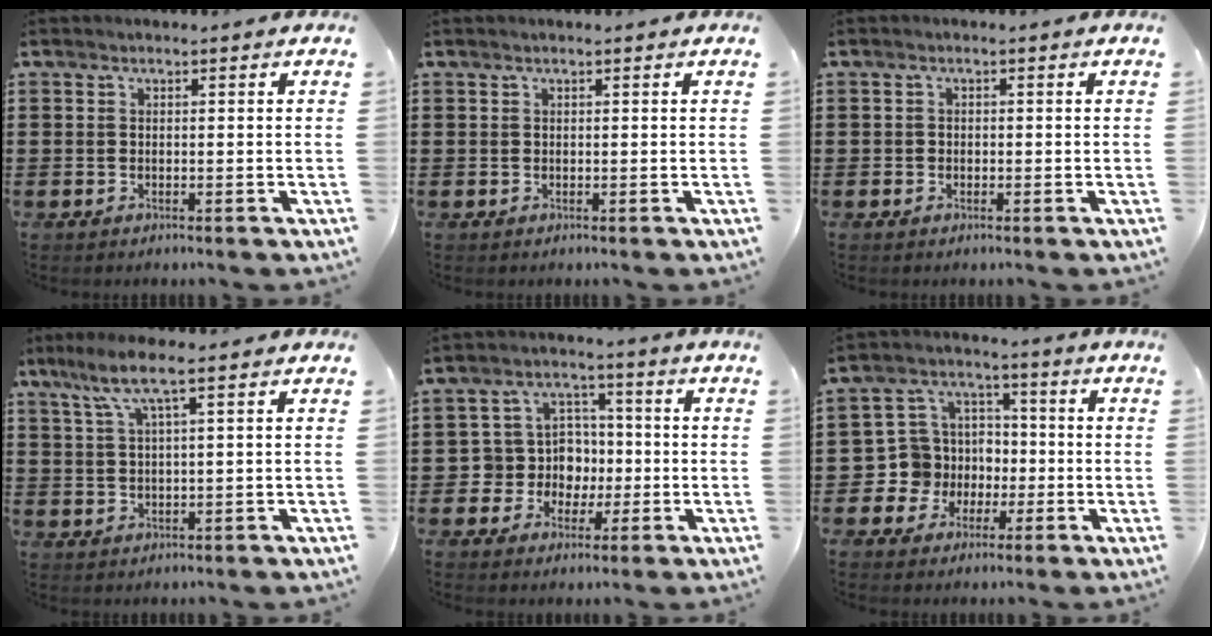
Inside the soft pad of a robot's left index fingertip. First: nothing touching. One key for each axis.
{"total": 0.0}
{"total": 0.8, "fx": -0.3, "fy": 0.7, "fz": 0.2, "tx": -0.006, "ty": 0.003, "tz": -0.006}
{"total": 6.1, "fx": 2.9, "fy": 0.7, "fz": 5.3, "tx": -0.110, "ty": 0.007, "tz": 0.048}
{"total": 7.0, "fx": -0.3, "fy": 6.8, "fz": 1.6, "tx": -0.059, "ty": 0.011, "tz": -0.001}
{"total": 7.3, "fx": -1.3, "fy": 7.2, "fz": 0.6, "tx": -0.059, "ty": 0.004, "tz": -0.024}